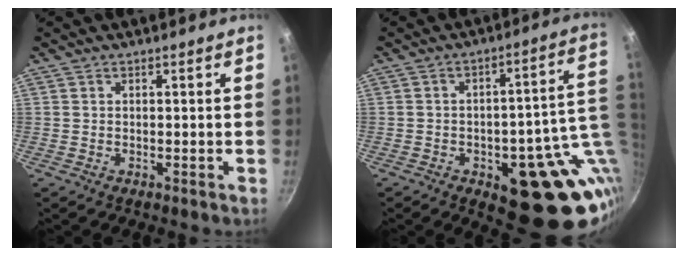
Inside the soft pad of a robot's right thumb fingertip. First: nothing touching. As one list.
[{"total": 19.7, "force": [-3.4, 9.9, 16.6], "torque": [-0.133, 0.011, -0.035]}]